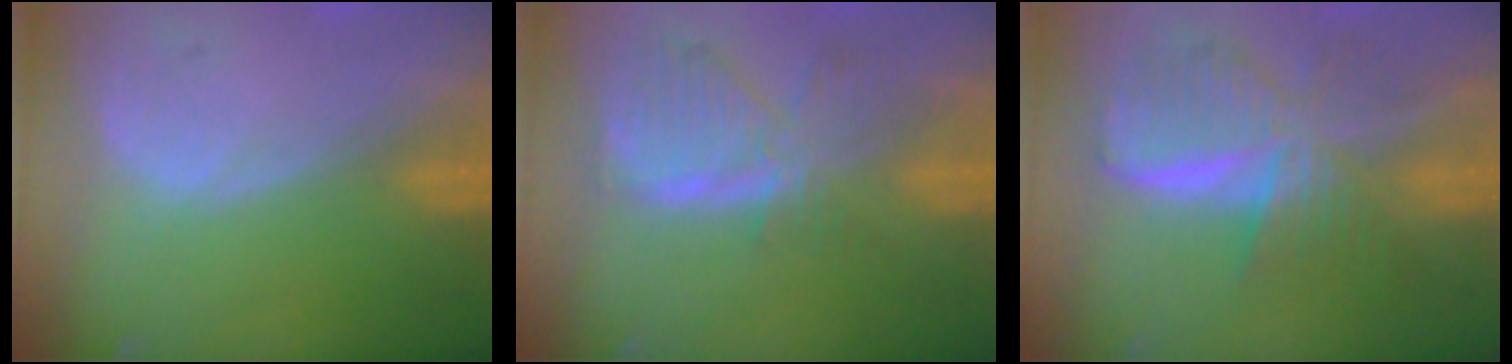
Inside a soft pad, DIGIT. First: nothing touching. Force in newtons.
{"total": 8.0, "press": 7.1, "slide": 3.7}
{"total": 9.4, "press": 9.4, "slide": 0.5}